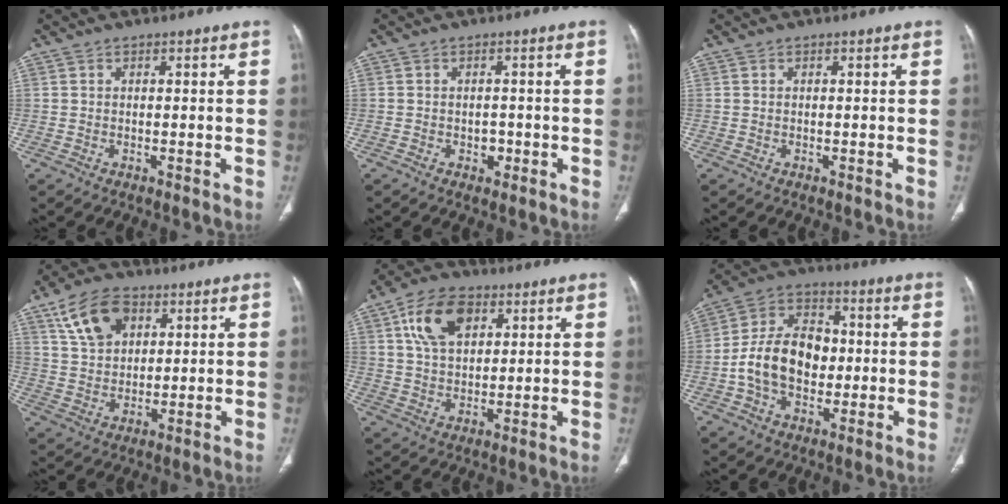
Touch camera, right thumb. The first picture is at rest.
{"total": 2.0, "force": [-0.7, 1.6, 1.0], "torque": [0.000, 0.007, -0.007]}
{"total": 0.0}
{"total": 10.8, "force": [5.2, 6.9, 6.5], "torque": [-0.098, -0.010, 0.098]}
{"total": 11.6, "force": [4.8, 7.2, 7.8], "torque": [-0.123, -0.007, 0.084]}
{"total": 14.0, "force": [-1.1, 10.0, 9.8], "torque": [-0.152, 0.031, -0.023]}